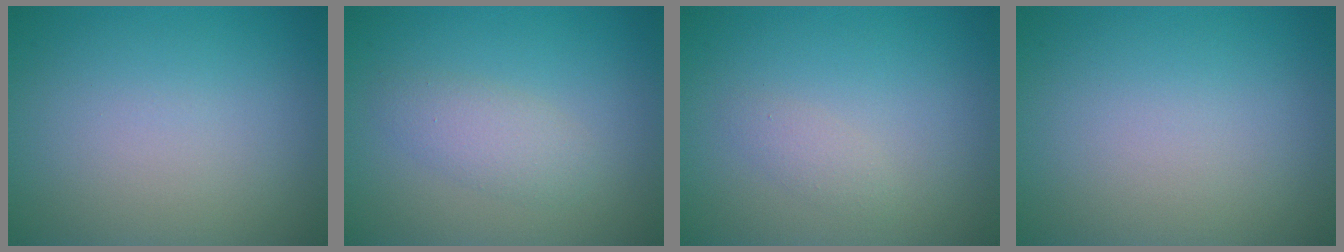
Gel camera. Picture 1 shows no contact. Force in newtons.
{"total": 2.3, "press": 2.3, "slide": 0.1}
{"total": 1.1, "press": 1.1, "slide": 0.1}
{"total": 0.0}